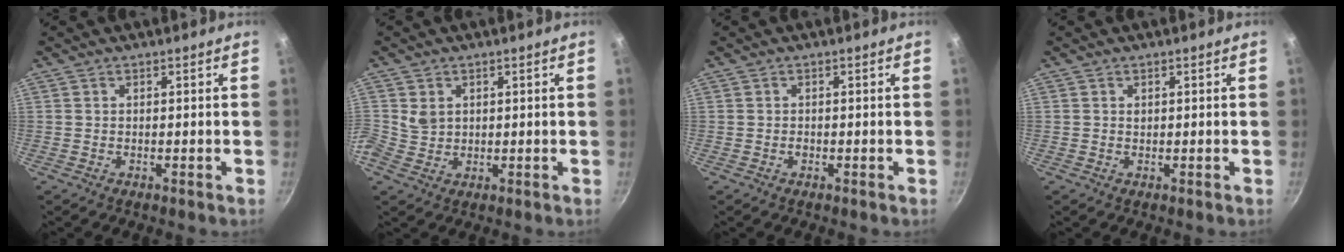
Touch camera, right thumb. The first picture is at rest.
{"total": 2.8, "force": [0.8, 2.4, 1.2], "torque": [-0.013, -0.006, 0.017]}
{"total": 0.5, "force": [-0.2, 0.4, 0.3], "torque": [-0.004, 0.003, -0.005]}
{"total": 0.5, "force": [0.2, 0.4, 0.2], "torque": [-0.002, -0.001, 0.003]}